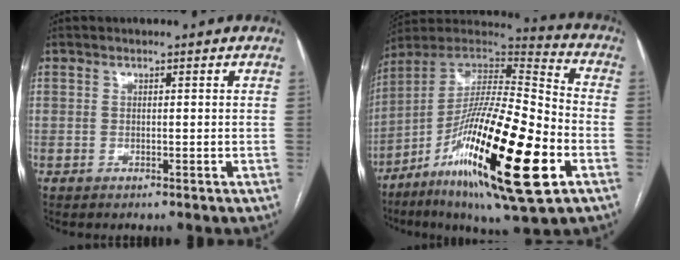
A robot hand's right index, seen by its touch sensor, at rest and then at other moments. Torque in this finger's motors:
{"motor_torque": [2.14, 0.00, 0.38, 0.07]}